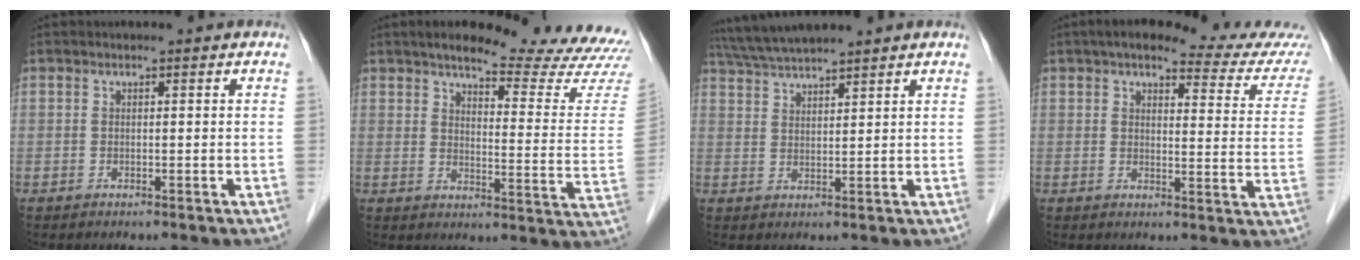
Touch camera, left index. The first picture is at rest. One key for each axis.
{"total": 20.4, "fx": 18.8, "fy": 1.6, "fz": 7.7, "tx": -0.093, "ty": -0.085, "tz": 0.217}
{"total": 7.5, "fx": 6.9, "fy": -0.6, "fz": 3.0, "tx": -0.060, "ty": 0.031, "tz": 0.128}
{"total": 15.8, "fx": 14.1, "fy": 2.1, "fz": 6.7, "tx": -0.071, "ty": -0.016, "tz": 0.152}